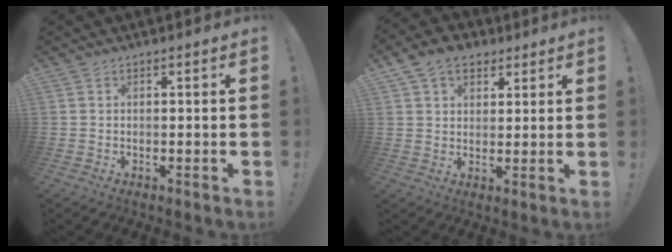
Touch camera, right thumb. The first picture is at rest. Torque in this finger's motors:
{"motor_torque": [-0.49, 1.03, 0.34, 0.28, 0.03]}